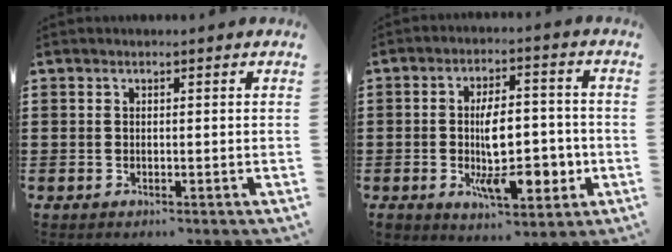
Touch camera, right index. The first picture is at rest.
{"total": 10.4, "force": [-2.1, 4.7, 9.0], "torque": [-0.148, -0.005, -0.039]}